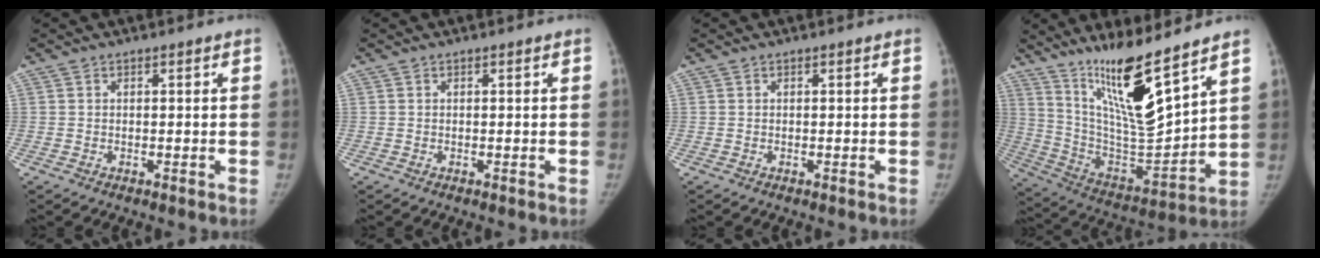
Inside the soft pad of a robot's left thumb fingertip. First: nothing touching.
{"total": 0.0}
{"total": 0.0}
{"total": 18.3, "force": [12.6, 2.4, 13.0], "torque": [-0.200, -0.084, 0.242]}